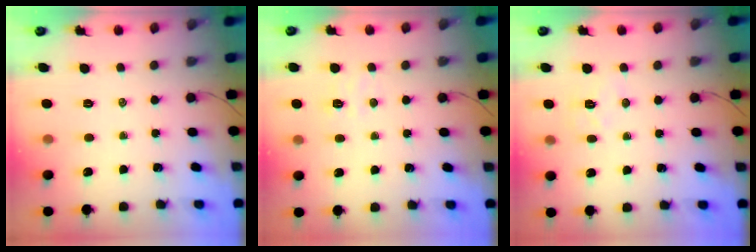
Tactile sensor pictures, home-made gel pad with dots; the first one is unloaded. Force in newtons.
{"total": 5.3, "press": 5.1, "slide": 1.2}
{"total": 5.7, "press": 5.6, "slide": 0.9}